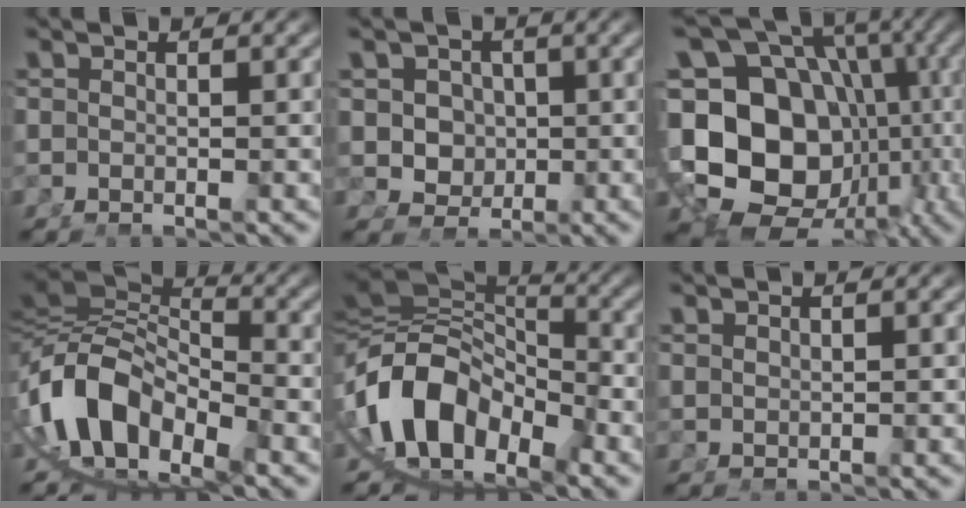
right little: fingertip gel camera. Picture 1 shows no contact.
{"total": 5.8, "force": [0.0, 5.3, 2.4], "torque": [-0.054, -0.029, 0.010]}
{"total": 25.1, "force": [-4.1, 20.0, 14.7], "torque": [-0.274, -0.087, -0.041]}
{"total": 16.3, "force": [-2.5, 12.6, 10.0], "torque": [-0.222, -0.050, -0.033]}
{"total": 18.9, "force": [-3.2, 14.6, 11.6], "torque": [-0.250, -0.059, -0.036]}
{"total": 1.5, "force": [1.3, -0.8, 0.1], "torque": [0.009, 0.002, 0.034]}